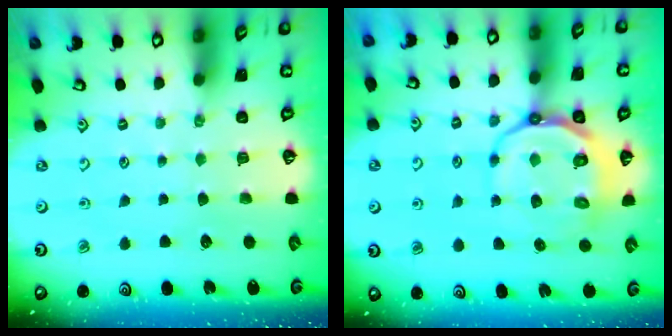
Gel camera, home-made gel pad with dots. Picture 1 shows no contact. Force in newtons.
{"total": 11.7, "press": 11.4, "slide": 2.8}